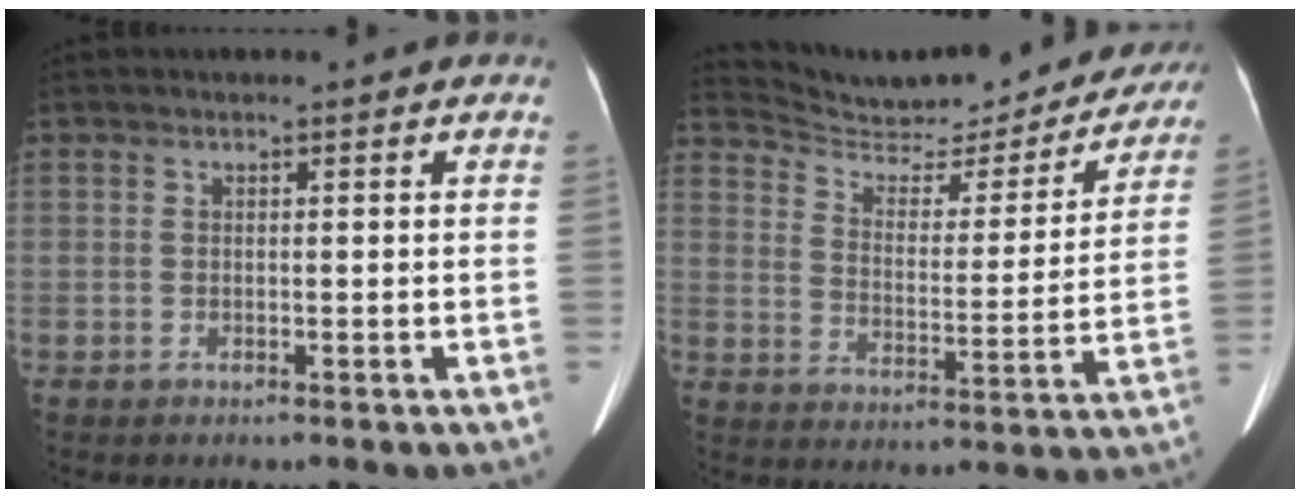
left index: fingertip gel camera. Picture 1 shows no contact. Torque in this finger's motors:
{"motor_torque": [-0.60, -1.20, -0.23, 0.00]}